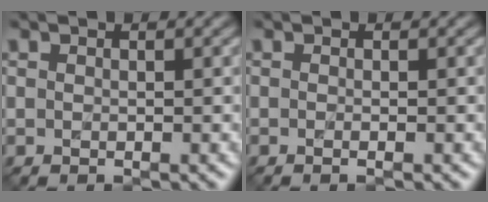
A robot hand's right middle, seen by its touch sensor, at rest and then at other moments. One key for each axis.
{"total": 1.2, "fx": -0.2, "fy": 0.6, "fz": 1.0, "tx": -0.005, "ty": -0.007, "tz": -0.010}